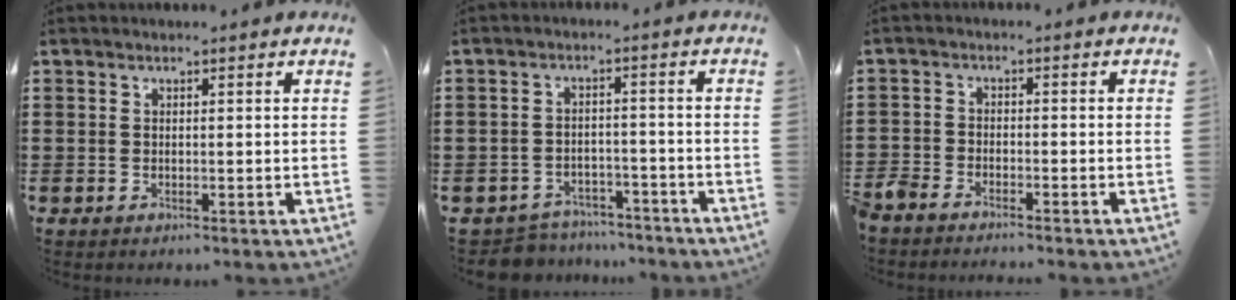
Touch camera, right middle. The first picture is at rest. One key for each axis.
{"total": 4.5, "fx": -4.4, "fy": 0.8, "fz": -0.2, "tx": -0.004, "ty": 0.006, "tz": -0.093}
{"total": 3.0, "fx": -3.0, "fy": 0.4, "fz": 0.2, "tx": -0.023, "ty": -0.003, "tz": -0.068}